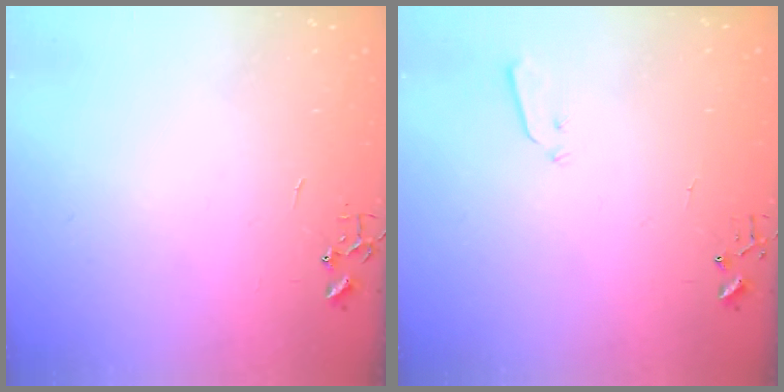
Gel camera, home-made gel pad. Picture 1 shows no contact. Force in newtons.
{"total": 3.5, "press": 3.4, "slide": 0.6}